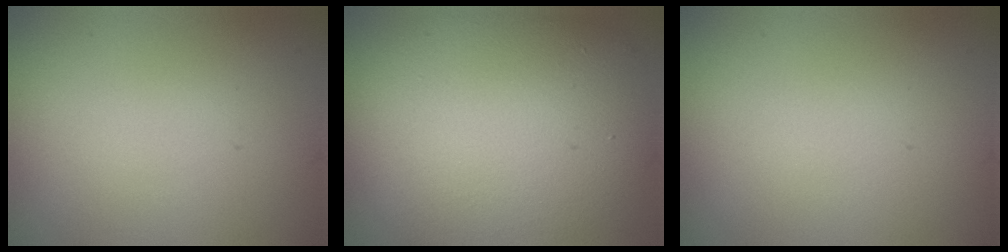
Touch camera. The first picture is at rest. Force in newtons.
{"total": 11.6, "press": 11.5, "slide": 1.2}
{"total": 0.0}